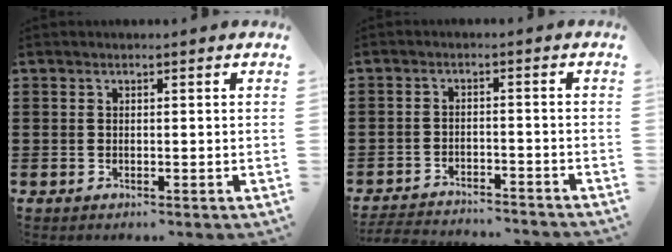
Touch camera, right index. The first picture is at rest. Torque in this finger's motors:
{"motor_torque": [-2.14, 0.00, -1.05, -0.20]}